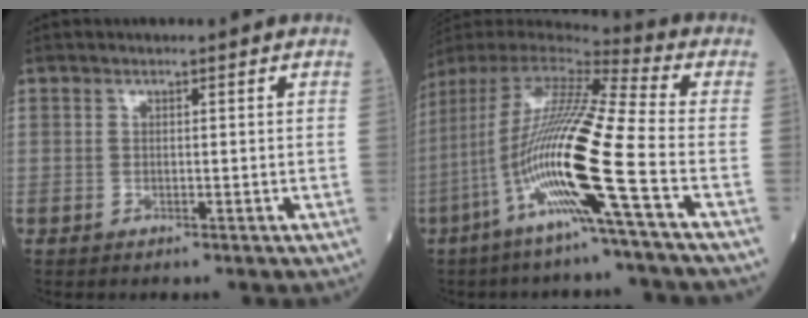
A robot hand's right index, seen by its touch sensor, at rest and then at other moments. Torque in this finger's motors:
{"motor_torque": [1.36, -0.78, 1.06, 0.21]}